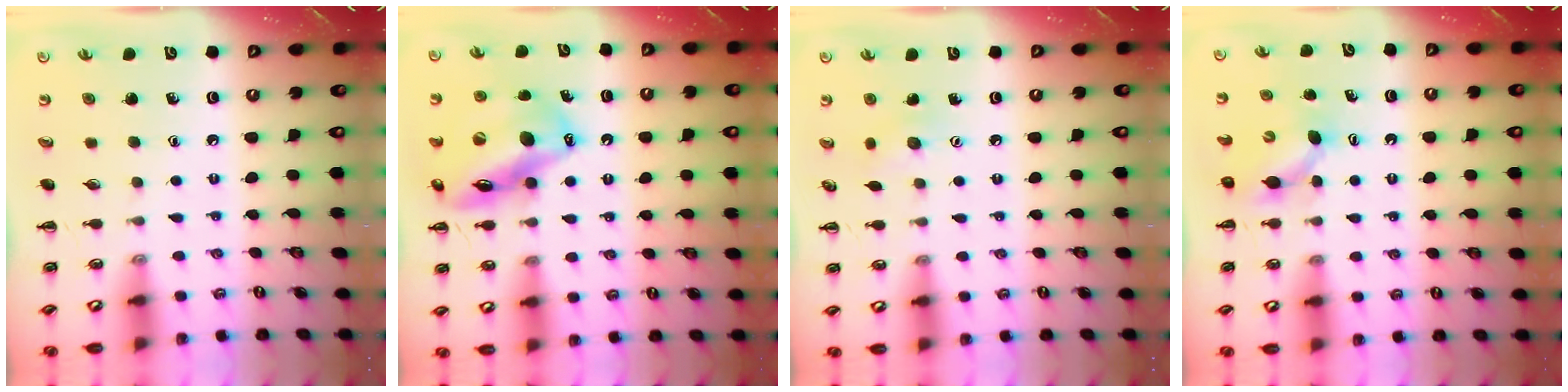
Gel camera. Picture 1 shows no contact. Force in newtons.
{"total": 16.4, "press": 15.8, "slide": 4.6}
{"total": 3.8, "press": 3.7, "slide": 1.1}
{"total": 5.0, "press": 4.8, "slide": 1.3}